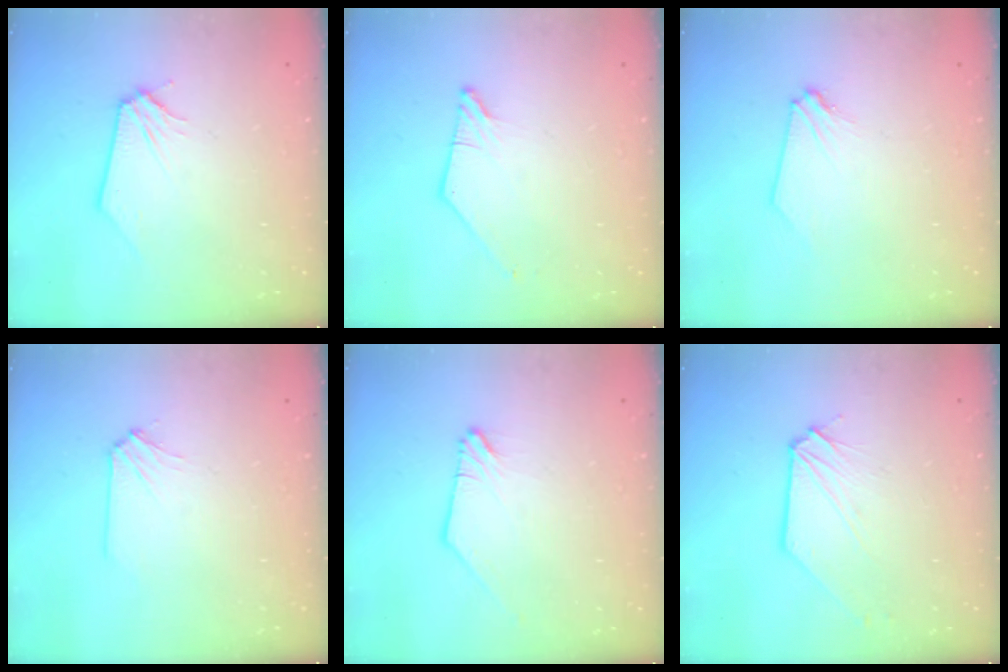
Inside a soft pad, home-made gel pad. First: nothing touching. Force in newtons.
{"total": 1.8, "press": 1.7, "slide": 0.3}
{"total": 0.0}
{"total": 2.1, "press": 2.1, "slide": 0.4}
{"total": 0.0}
{"total": 1.0, "press": 1.0, "slide": 0.1}